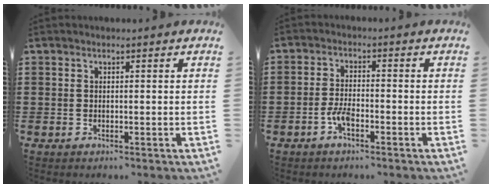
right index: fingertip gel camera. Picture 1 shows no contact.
{"total": 3.4, "force": [-1.9, 1.1, 2.6], "torque": [-0.069, -0.007, -0.039]}